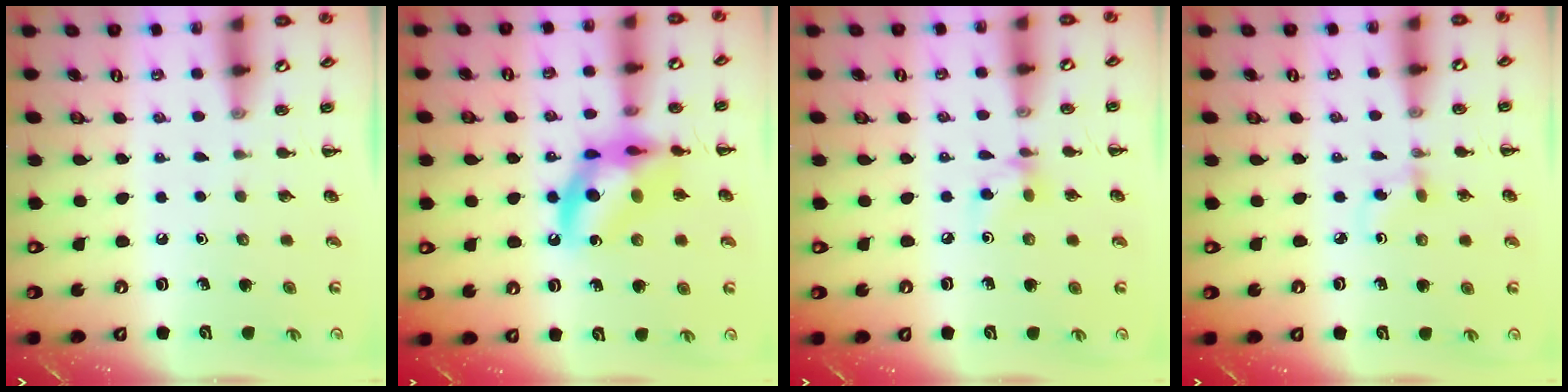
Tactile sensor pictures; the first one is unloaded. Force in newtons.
{"total": 15.0, "press": 14.7, "slide": 3.1}
{"total": 6.0, "press": 6.0, "slide": 0.9}
{"total": 2.8, "press": 2.5, "slide": 1.2}